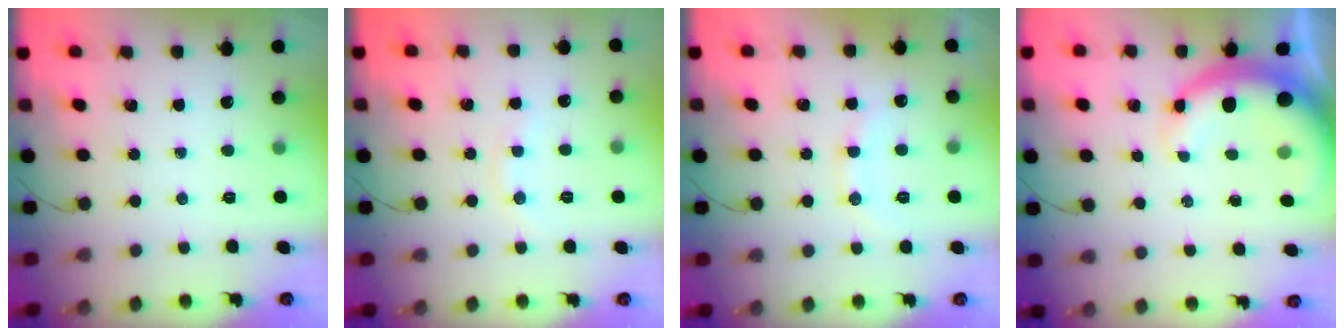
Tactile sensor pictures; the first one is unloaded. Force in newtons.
{"total": 4.1, "press": 3.9, "slide": 1.3}
{"total": 9.7, "press": 9.7, "slide": 1.1}
{"total": 7.9, "press": 7.7, "slide": 1.9}